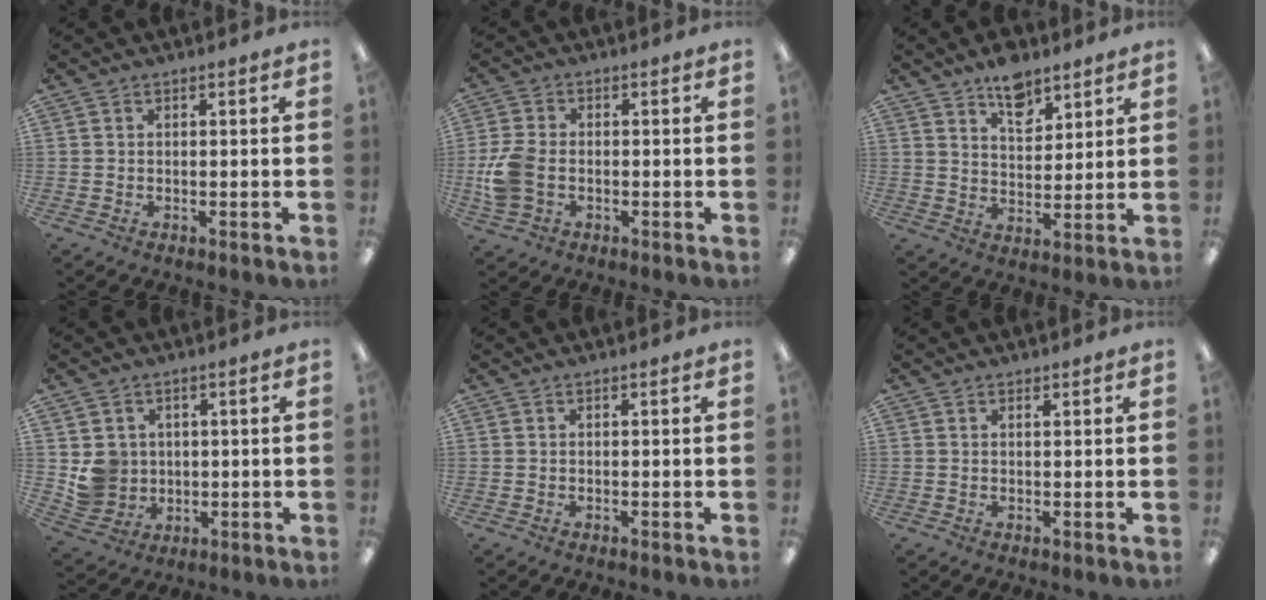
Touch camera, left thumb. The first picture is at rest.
{"total": 7.9, "force": [-1.6, 5.6, 5.4], "torque": [-0.119, 0.011, -0.029]}
{"total": 9.0, "force": [6.6, 4.7, 3.9], "torque": [-0.050, -0.034, 0.114]}
{"total": 6.5, "force": [1.1, 6.3, 1.2], "torque": [-0.019, 0.004, 0.028]}
{"total": 0.0}
{"total": 0.6, "force": [0.6, 0.2, 0.2], "torque": [0.003, -0.004, 0.009]}